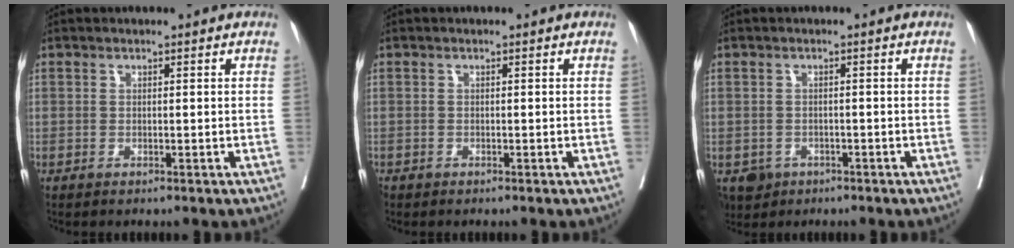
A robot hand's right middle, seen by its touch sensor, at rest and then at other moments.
{"total": 0.6, "force": [-0.5, 0.4, 0.1], "torque": [-0.009, 0.001, -0.011]}
{"total": 3.6, "force": [-2.0, 2.9, 0.8], "torque": [-0.011, 0.001, -0.027]}